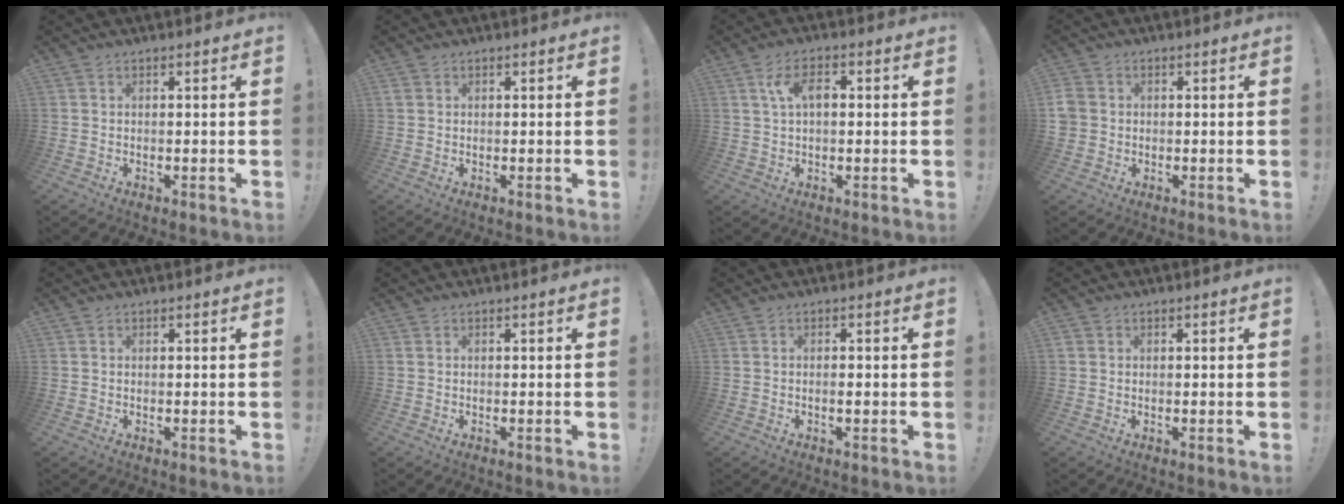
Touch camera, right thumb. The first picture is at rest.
{"total": 1.1, "force": [0.5, 0.9, 0.4], "torque": [-0.005, 0.002, 0.010]}
{"total": 6.3, "force": [1.4, 3.1, 5.3], "torque": [-0.096, 0.012, 0.023]}
{"total": 4.1, "force": [0.0, 3.7, 1.6], "torque": [-0.037, 0.003, 0.001]}
{"total": 0.0}
{"total": 0.0}
{"total": 1.5, "force": [-0.7, 0.2, 1.4], "torque": [-0.018, -0.002, -0.013]}
{"total": 0.8, "force": [0.2, 0.8, 0.2], "torque": [-0.010, 0.005, 0.006]}